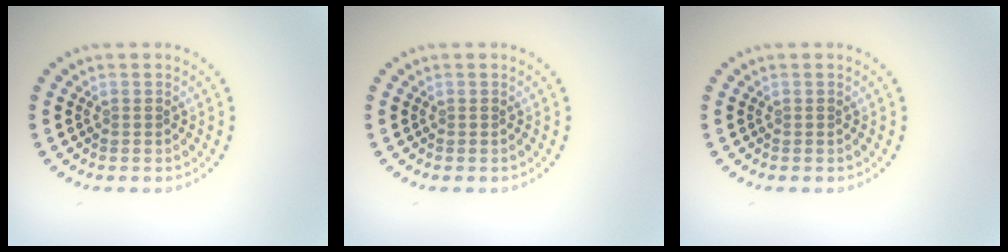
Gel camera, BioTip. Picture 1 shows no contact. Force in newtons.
{"total": 0.0}
{"total": 0.0}